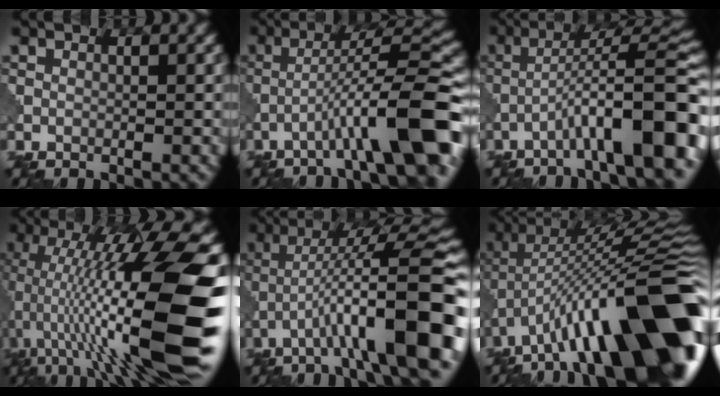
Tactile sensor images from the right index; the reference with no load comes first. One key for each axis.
{"total": 10.1, "fx": -4.6, "fy": 1.2, "fz": 9.0, "tx": -0.124, "ty": 0.030, "tz": -0.063}
{"total": 10.6, "fx": -4.6, "fy": 1.9, "fz": 9.4, "tx": -0.131, "ty": 0.027, "tz": -0.066}
{"total": 16.8, "fx": -2.0, "fy": 4.0, "fz": 16.2, "tx": -0.268, "ty": 0.033, "tz": -0.024}
{"total": 12.9, "fx": -4.1, "fy": 2.6, "fz": 12.0, "tx": -0.188, "ty": 0.022, "tz": -0.052}
{"total": 17.7, "fx": -7.2, "fy": 5.5, "fz": 15.2, "tx": -0.217, "ty": 0.050, "tz": -0.125}